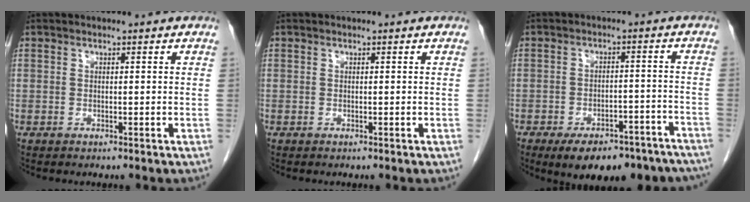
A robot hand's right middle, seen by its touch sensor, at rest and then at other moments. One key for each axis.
{"total": 0.0}
{"total": 16.1, "fx": -12.9, "fy": 6.2, "fz": 7.4, "tx": -0.081, "ty": 0.013, "tz": -0.164}